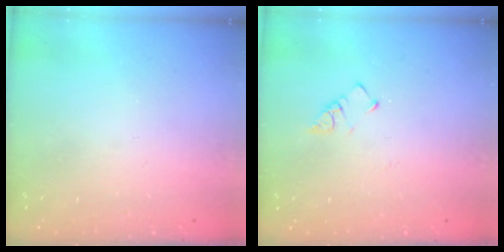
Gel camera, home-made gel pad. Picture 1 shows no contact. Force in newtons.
{"total": 2.7, "press": 2.7, "slide": 0.4}